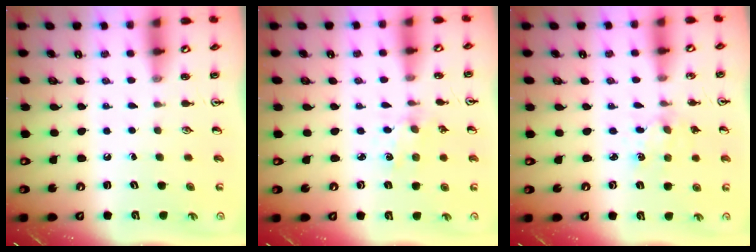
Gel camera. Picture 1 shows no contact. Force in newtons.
{"total": 1.4, "press": 1.4, "slide": 0.2}
{"total": 3.1, "press": 3.1, "slide": 0.4}